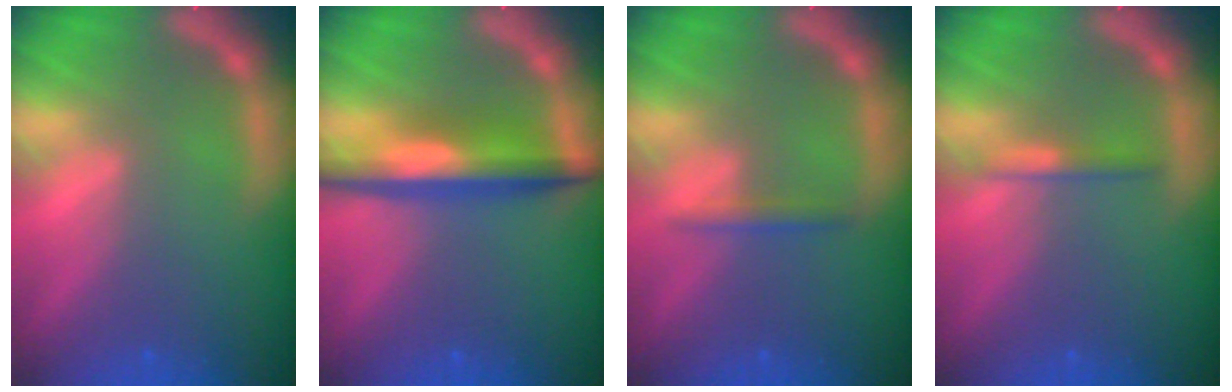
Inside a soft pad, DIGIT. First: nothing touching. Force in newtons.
{"total": 6.0}
{"total": 1.4}
{"total": 1.4}